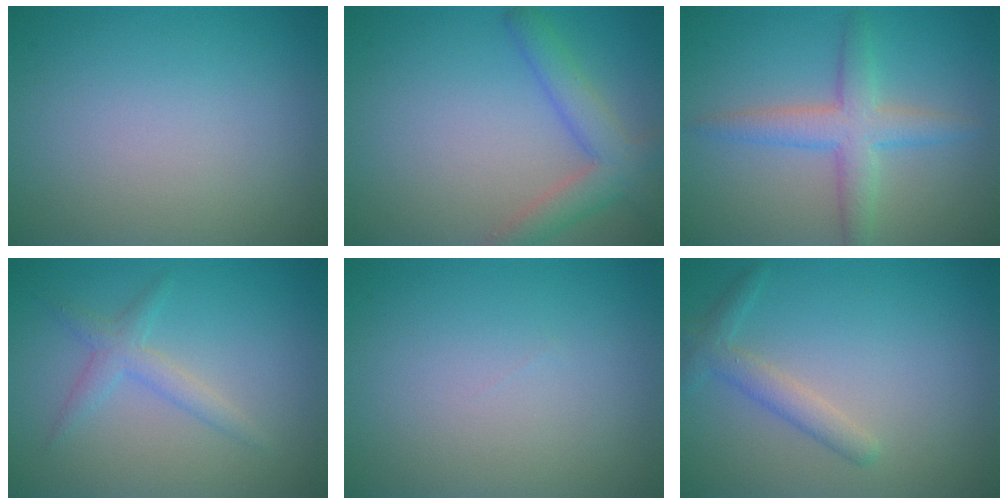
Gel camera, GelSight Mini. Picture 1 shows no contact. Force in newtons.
{"total": 3.9, "press": 3.9, "slide": 0.3}
{"total": 3.9, "press": 3.9, "slide": 0.1}
{"total": 2.0, "press": 2.0, "slide": 0.1}
{"total": 0.0}
{"total": 2.2, "press": 2.2, "slide": 0.1}